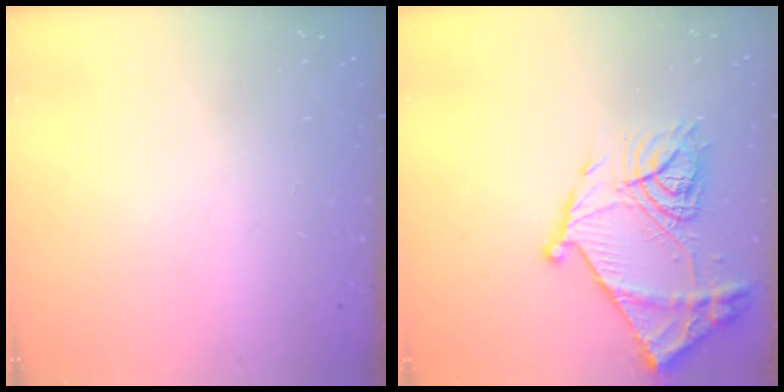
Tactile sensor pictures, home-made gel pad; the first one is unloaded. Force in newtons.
{"total": 20.4, "press": 20.3, "slide": 2.0}